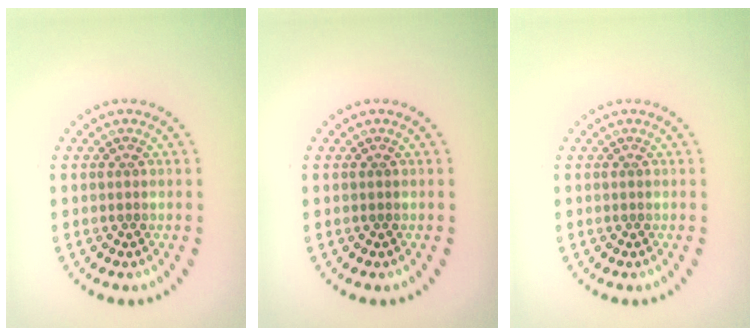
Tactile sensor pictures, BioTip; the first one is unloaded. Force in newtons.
{"total": 0.0}
{"total": 0.0}